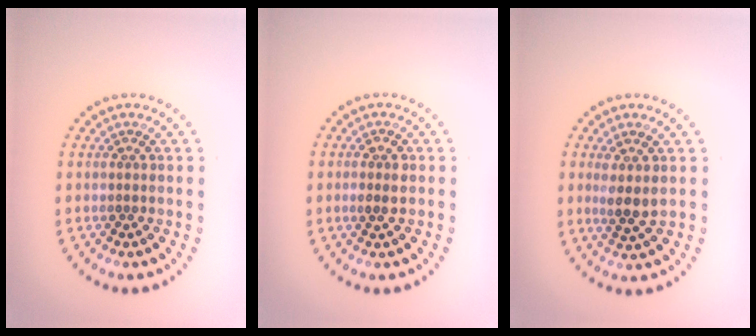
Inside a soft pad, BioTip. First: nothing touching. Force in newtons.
{"total": 1.4, "press": 1.4, "slide": 0.3}
{"total": 2.0, "press": 1.7, "slide": 1.1}